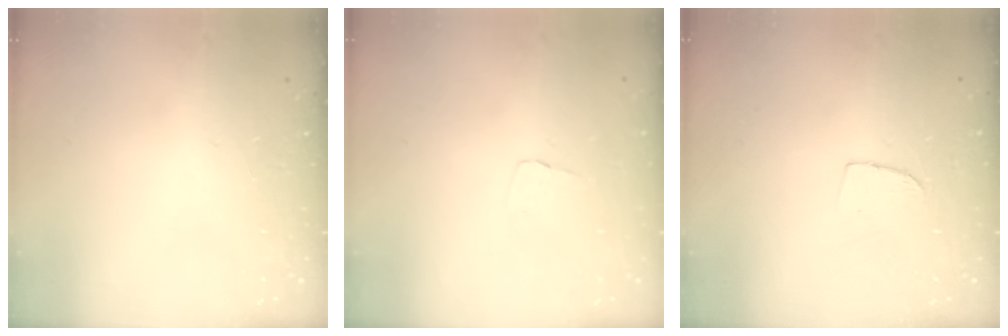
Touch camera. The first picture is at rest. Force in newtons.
{"total": 2.6, "press": 2.6, "slide": 0.2}
{"total": 3.8, "press": 3.8, "slide": 0.4}